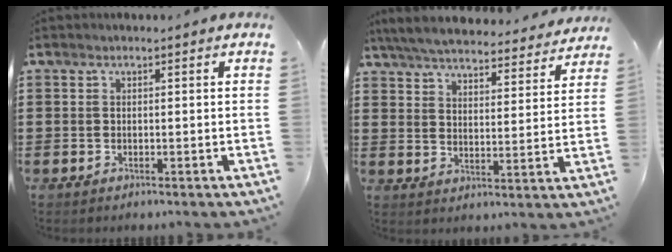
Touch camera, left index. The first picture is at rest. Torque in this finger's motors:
{"motor_torque": [1.09, -1.04, 1.05, 0.18]}